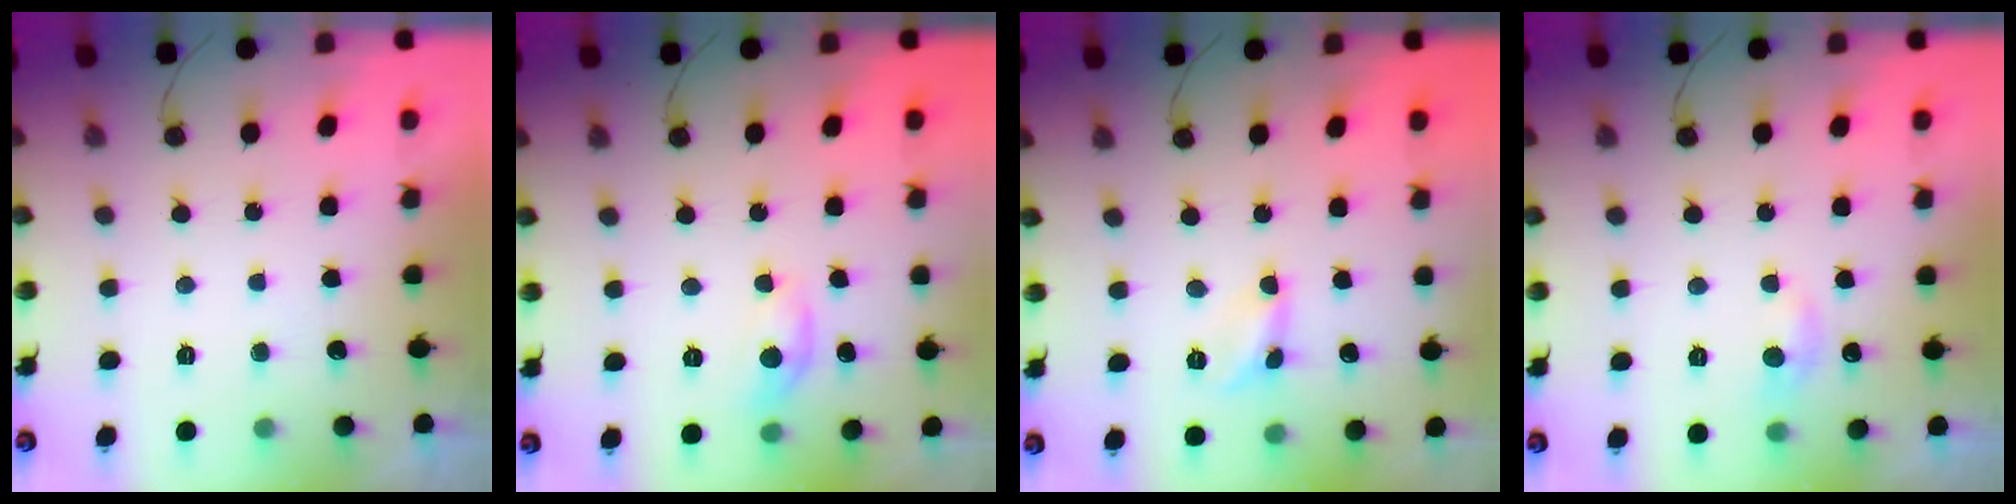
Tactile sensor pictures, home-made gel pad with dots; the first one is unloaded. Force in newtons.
{"total": 5.5, "press": 5.5, "slide": 0.4}
{"total": 2.3, "press": 2.3, "slide": 0.2}
{"total": 5.0, "press": 4.9, "slide": 0.6}